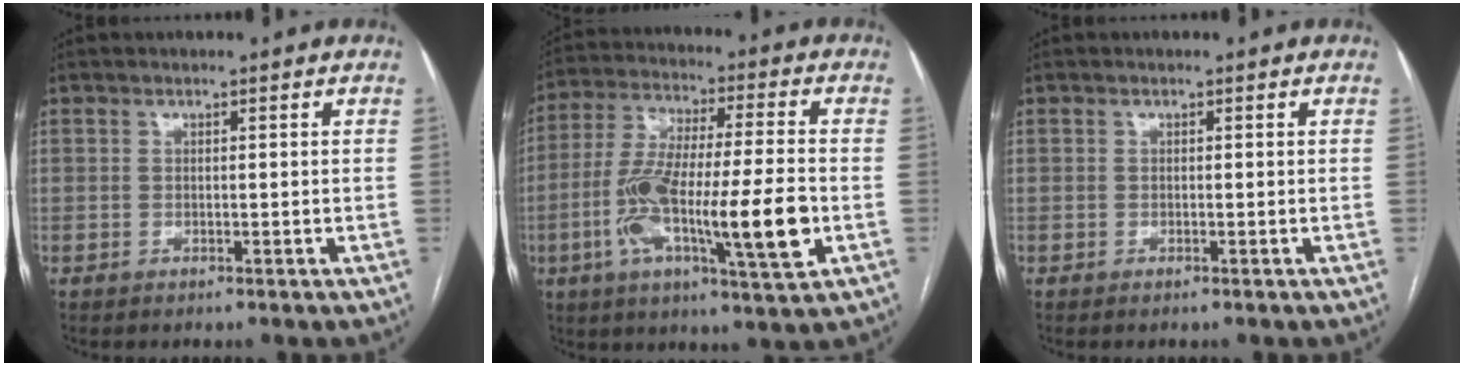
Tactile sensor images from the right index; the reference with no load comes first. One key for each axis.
{"total": 18.6, "fx": -4.6, "fy": 2.4, "fz": 17.8, "tx": -0.318, "ty": -0.005, "tz": -0.076}
{"total": 0.0}